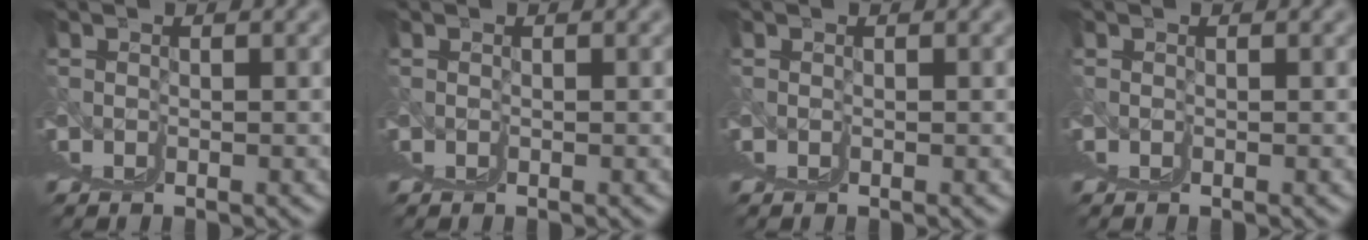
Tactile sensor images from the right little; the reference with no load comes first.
{"total": 0.0}
{"total": 0.0}
{"total": 0.0}